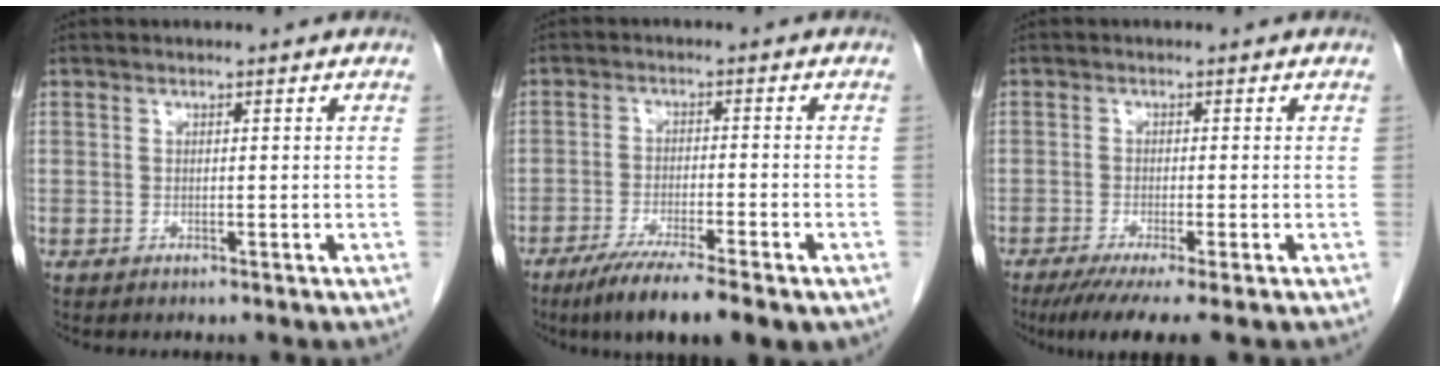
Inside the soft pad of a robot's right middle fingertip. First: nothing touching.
{"total": 10.6, "force": [-7.5, 1.2, 7.4], "torque": [-0.116, -0.022, -0.117]}
{"total": 7.7, "force": [-5.1, 0.4, 5.8], "torque": [-0.086, -0.018, -0.083]}